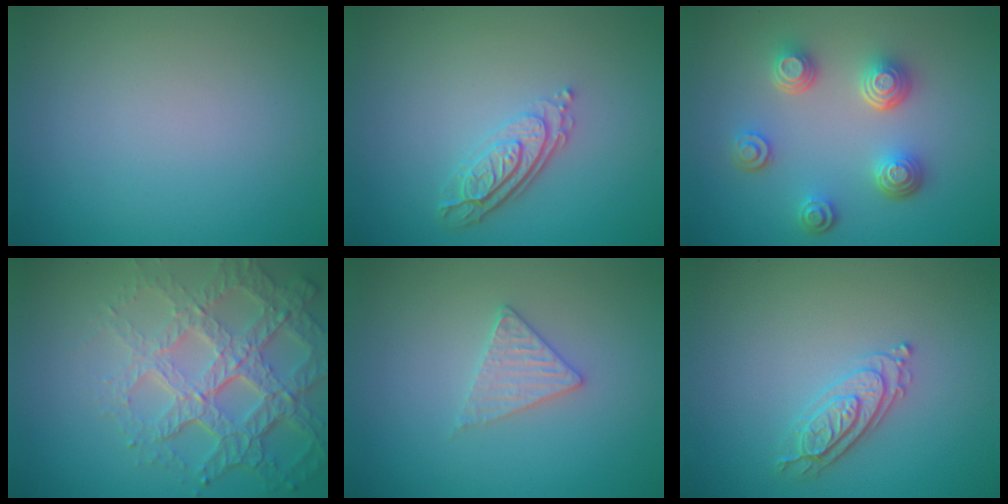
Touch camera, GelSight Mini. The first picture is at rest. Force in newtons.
{"total": 3.7, "press": 2.7, "slide": 2.6}
{"total": 4.5, "press": 3.5, "slide": 2.9}
{"total": 7.7, "press": 5.3, "slide": 5.5}
{"total": 2.1, "press": 2.1, "slide": 0.3}
{"total": 2.4, "press": 2.3, "slide": 0.7}